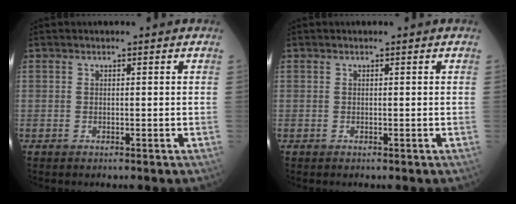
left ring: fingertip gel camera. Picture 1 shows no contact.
{"total": 0.0}